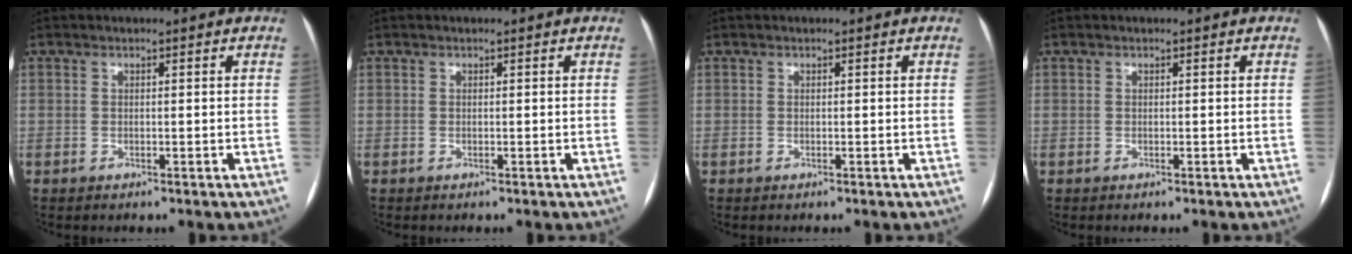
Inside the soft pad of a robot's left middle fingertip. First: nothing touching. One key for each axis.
{"total": 0.0}
{"total": 0.0}
{"total": 0.0}